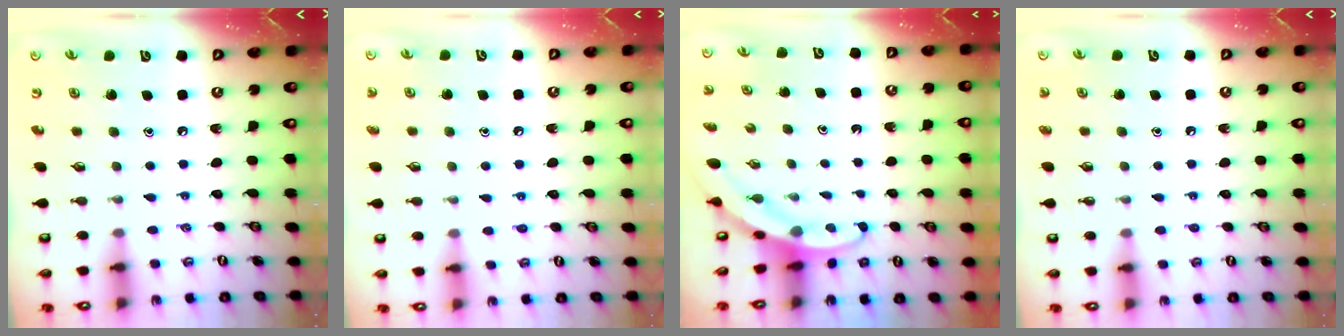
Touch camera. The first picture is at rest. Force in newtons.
{"total": 7.2, "press": 7.2, "slide": 0.8}
{"total": 2.9, "press": 2.9, "slide": 0.2}
{"total": 1.1, "press": 1.1, "slide": 0.3}